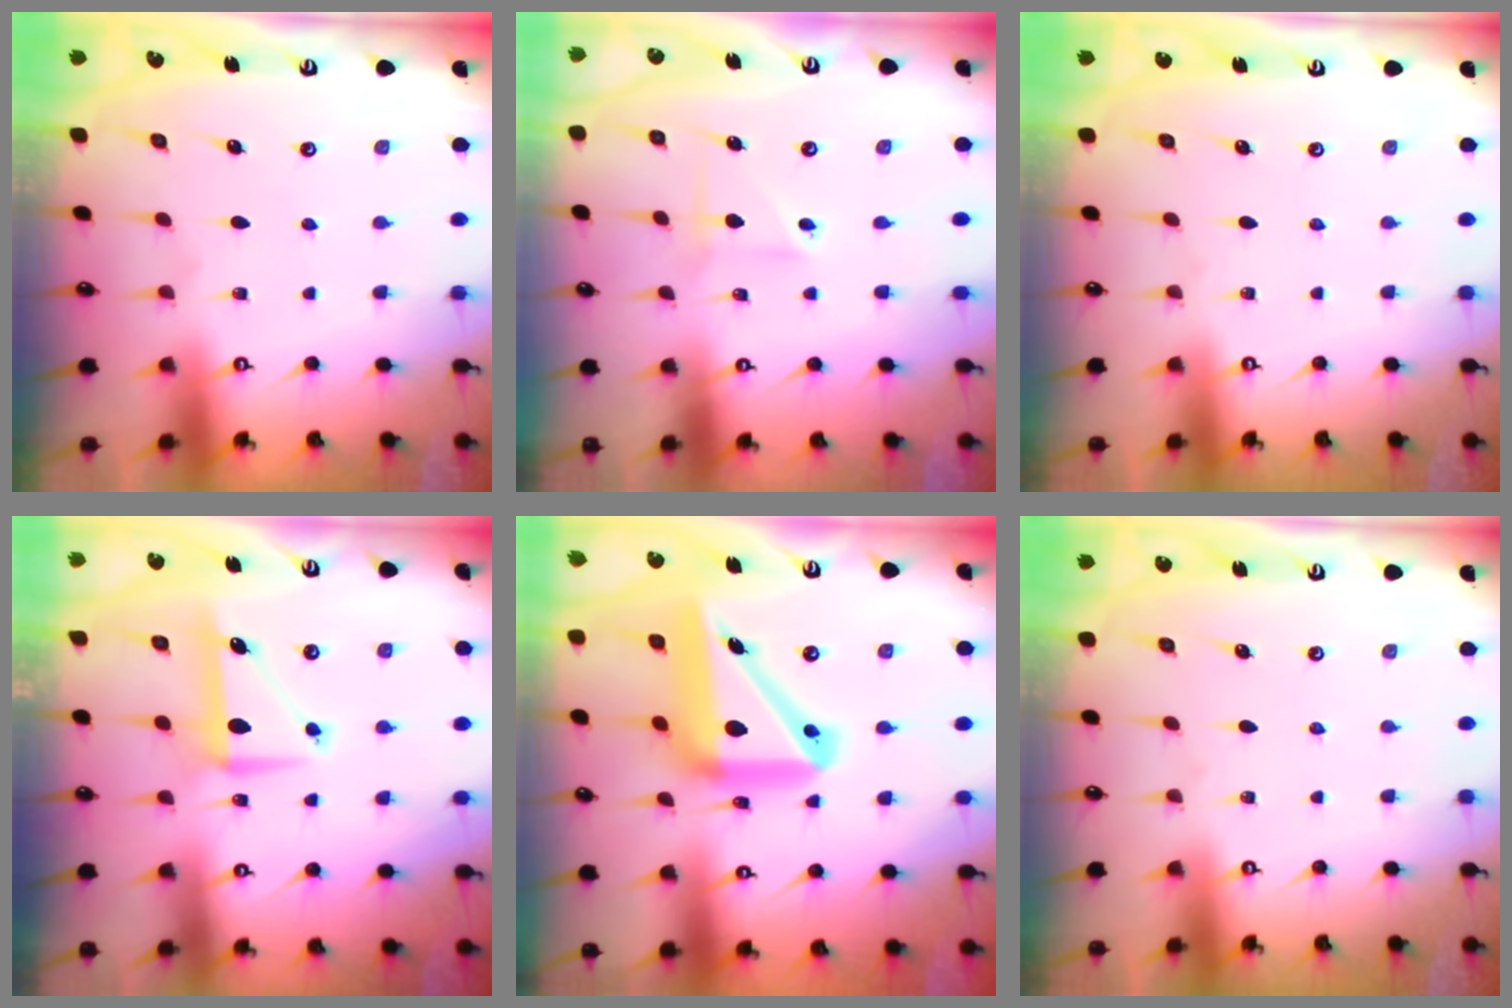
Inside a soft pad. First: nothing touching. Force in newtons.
{"total": 3.0, "press": 2.9, "slide": 0.7}
{"total": 0.0}
{"total": 8.5, "press": 8.5, "slide": 0.3}
{"total": 20.4, "press": 20.2, "slide": 3.0}
{"total": 0.0}